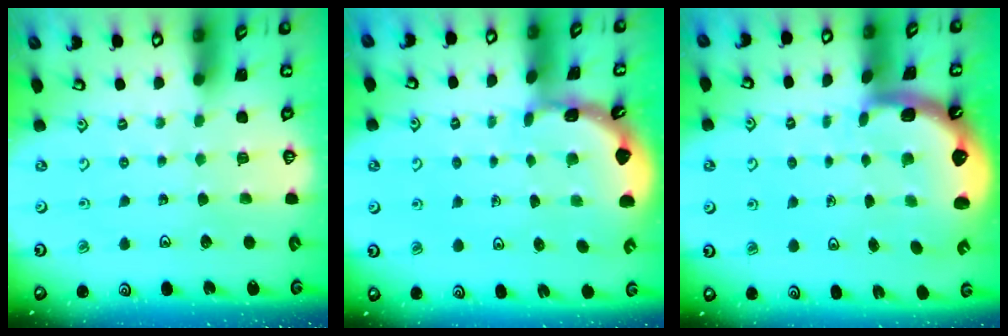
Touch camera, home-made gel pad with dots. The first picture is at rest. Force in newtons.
{"total": 1.8, "press": 1.8, "slide": 0.1}
{"total": 3.4, "press": 2.5, "slide": 2.3}